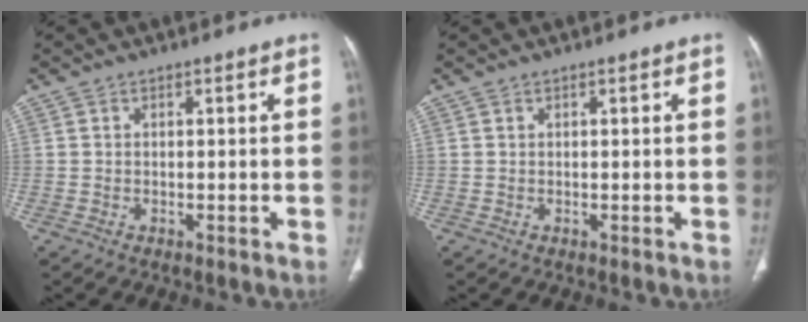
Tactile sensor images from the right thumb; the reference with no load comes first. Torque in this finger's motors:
{"motor_torque": [-0.01, 0.02, -0.12, 0.13, 0.00]}